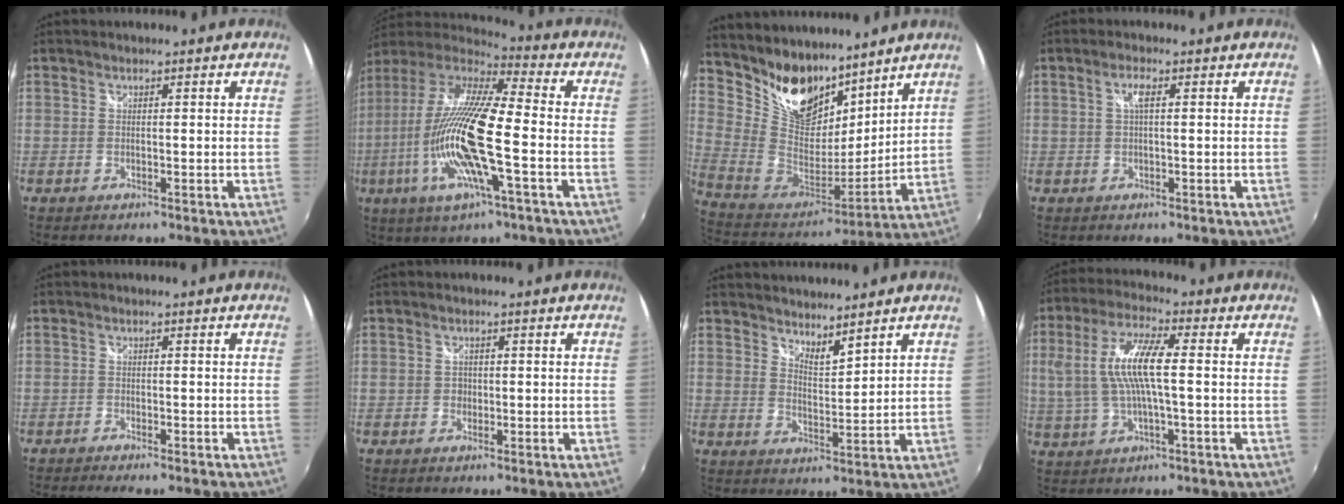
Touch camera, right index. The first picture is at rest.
{"total": 20.1, "force": [-4.7, 3.1, 19.3], "torque": [-0.353, -0.028, -0.096]}
{"total": 18.9, "force": [13.5, 10.7, 7.9], "torque": [-0.194, 0.009, 0.269]}
{"total": 2.2, "force": [0.4, 0.3, 2.1], "torque": [-0.039, 0.006, 0.005]}
{"total": 3.9, "force": [-3.4, 0.4, 1.8], "torque": [-0.046, -0.016, -0.056]}
{"total": 1.2, "force": [-0.4, 1.2, 0.1], "torque": [-0.001, -0.002, -0.006]}
{"total": 4.7, "force": [4.3, 0.8, 1.6], "torque": [-0.021, -0.002, 0.071]}
{"total": 11.7, "force": [0.4, 3.0, 11.3], "torque": [-0.222, 0.006, 0.011]}